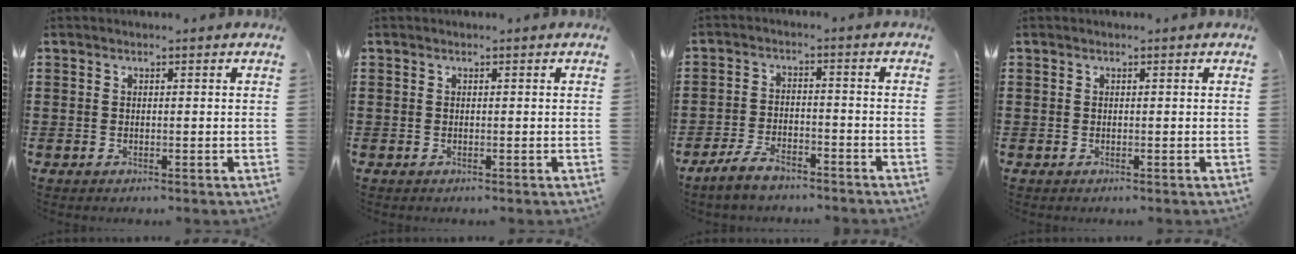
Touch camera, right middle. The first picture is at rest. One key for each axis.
{"total": 0.0}
{"total": 4.9, "fx": -4.1, "fy": 1.5, "fz": 2.2, "tx": -0.056, "ty": 0.002, "tz": -0.085}
{"total": 0.0}